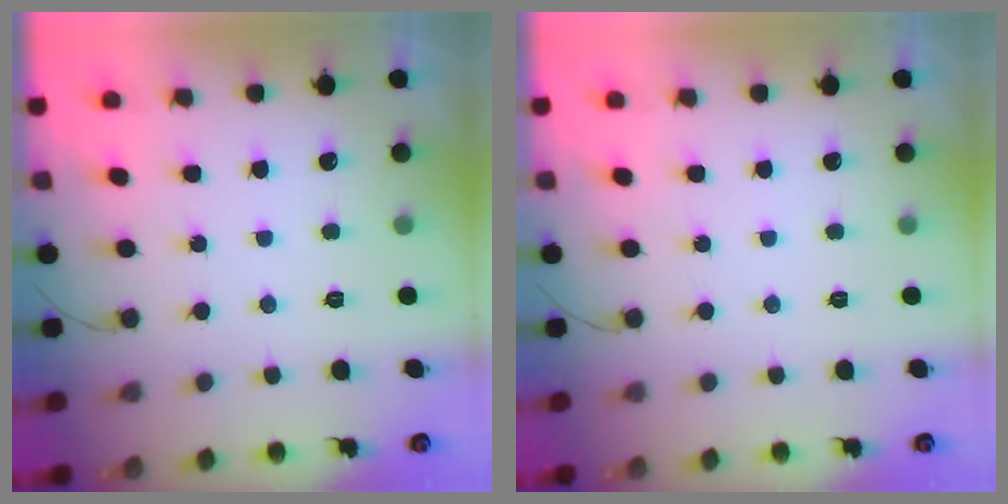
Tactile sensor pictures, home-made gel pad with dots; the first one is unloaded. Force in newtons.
{"total": 0.0}